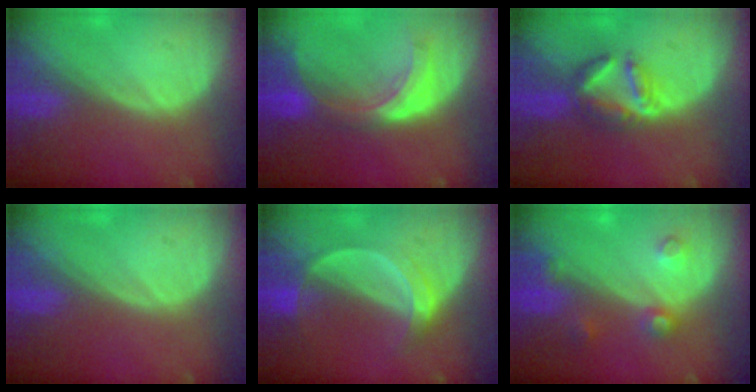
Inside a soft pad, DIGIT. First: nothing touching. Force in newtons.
{"total": 7.8, "press": 6.9, "slide": 3.7}
{"total": 5.8, "press": 5.5, "slide": 1.9}
{"total": 0.0}
{"total": 5.3, "press": 4.7, "slide": 2.3}
{"total": 4.0, "press": 3.5, "slide": 1.9}